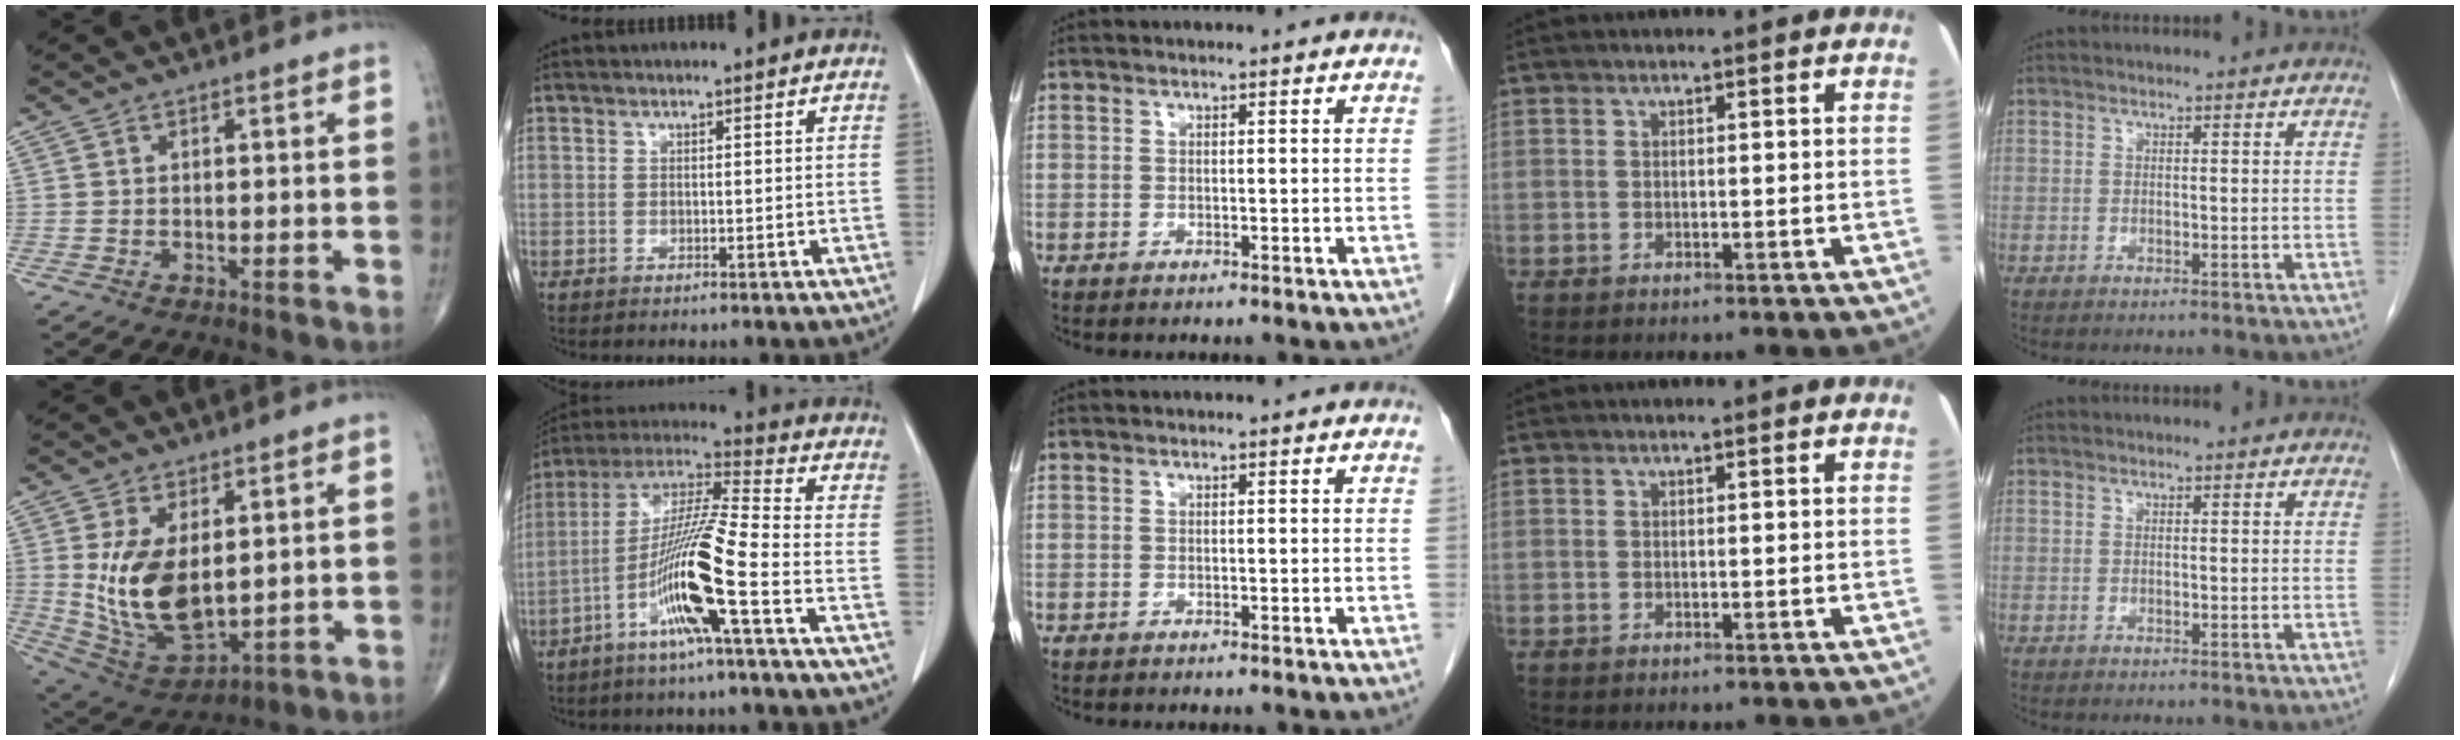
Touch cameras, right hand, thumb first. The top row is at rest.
{"thumb": {"total": 14.4, "force": [1.8, 7.6, 12.1], "torque": [-0.221, -0.019, 0.058]}, "index": {"total": 14.0, "force": [-5.6, -0.8, 12.8], "torque": [-0.255, -0.002, -0.114]}}